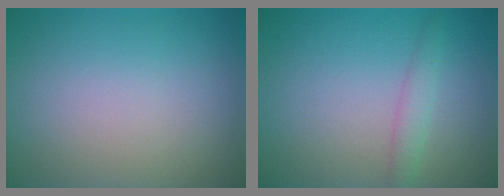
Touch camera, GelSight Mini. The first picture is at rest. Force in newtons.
{"total": 1.8, "press": 1.8, "slide": 0.0}